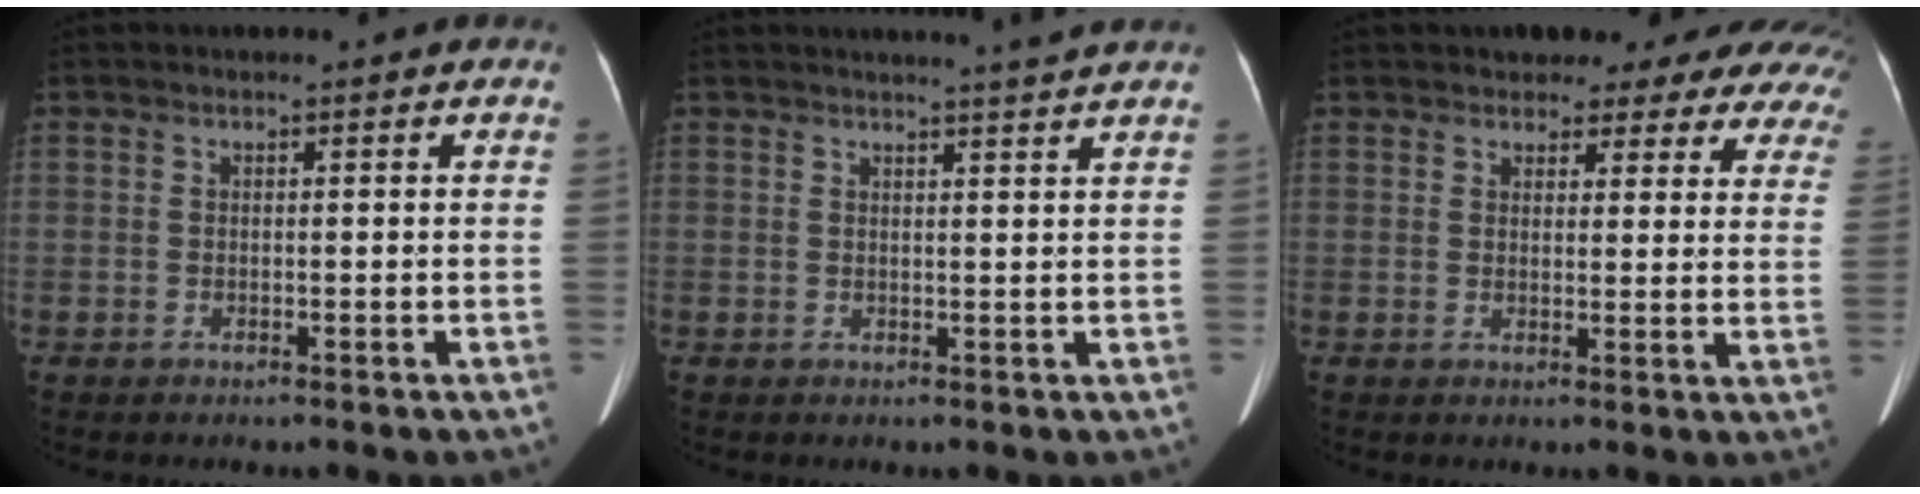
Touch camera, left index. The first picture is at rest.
{"total": 4.8, "force": [4.3, -1.3, 1.6], "torque": [-0.022, -0.004, 0.046]}
{"total": 16.8, "force": [15.4, 4.9, 4.8], "torque": [-0.040, -0.023, 0.152]}